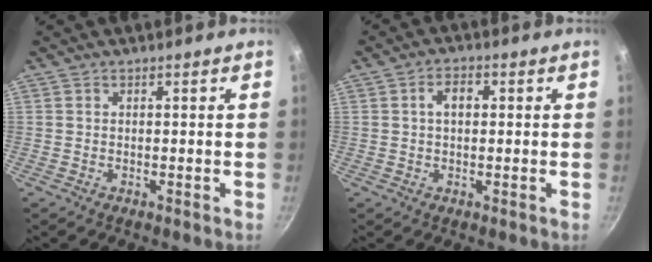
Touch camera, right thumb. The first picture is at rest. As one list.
[{"total": 3.6, "force": [0.6, 2.2, 2.8], "torque": [-0.041, 0.010, 0.008]}]